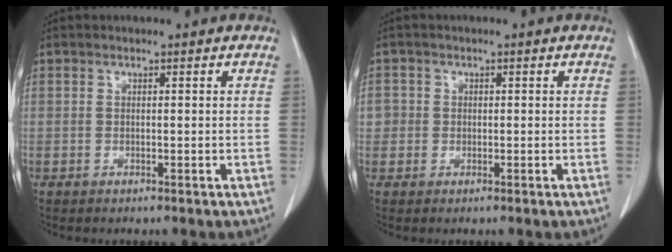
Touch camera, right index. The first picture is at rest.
{"total": 2.2, "force": [-0.1, 2.2, 0.2], "torque": [0.009, 0.006, -0.003]}